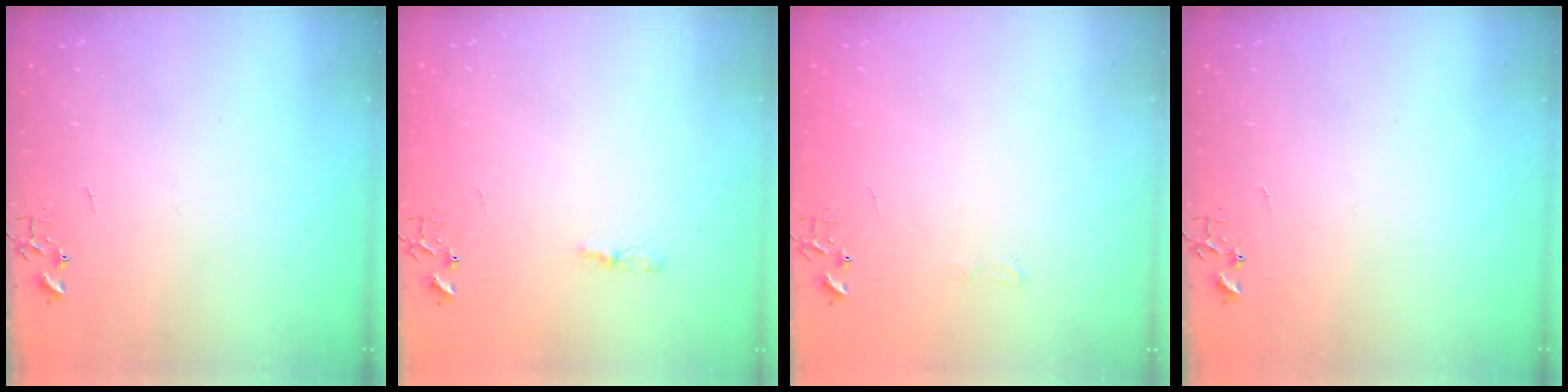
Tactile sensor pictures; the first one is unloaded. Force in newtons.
{"total": 3.8, "press": 3.8, "slide": 0.5}
{"total": 4.8, "press": 4.8, "slide": 0.6}
{"total": 0.0}